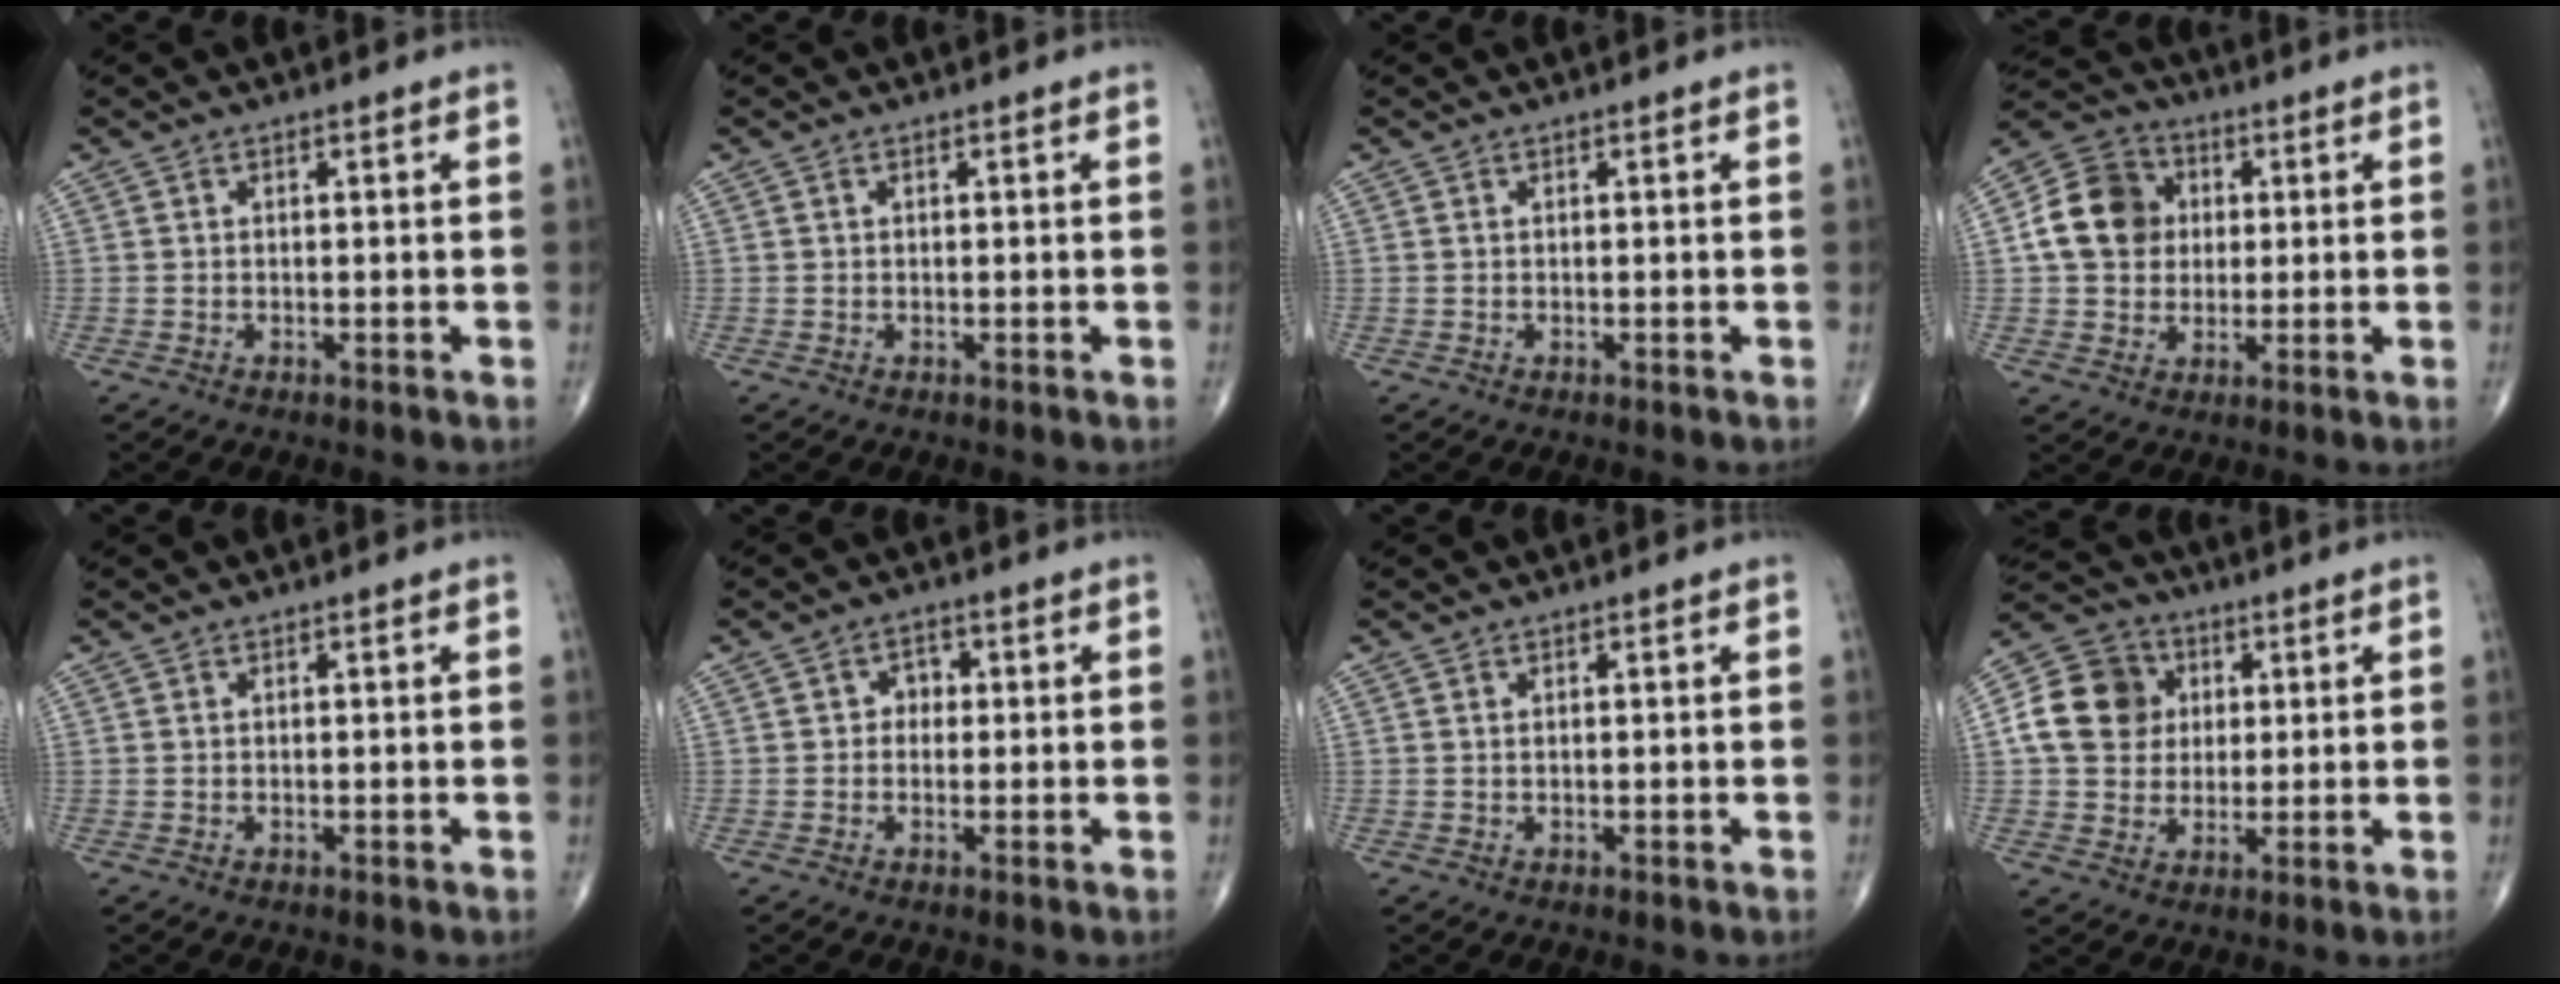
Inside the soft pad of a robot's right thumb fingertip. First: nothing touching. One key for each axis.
{"total": 0.0}
{"total": 0.0}
{"total": 12.0, "fx": 1.6, "fy": 10.2, "fz": 6.2, "tx": -0.092, "ty": 0.009, "tz": 0.019}
{"total": 0.0}
{"total": 2.6, "fx": 0.1, "fy": 2.2, "fz": 1.4, "tx": -0.001, "ty": 0.008, "tz": -0.005}
{"total": 0.0}
{"total": 12.4, "fx": 2.1, "fy": 10.7, "fz": 5.8, "tx": -0.089, "ty": 0.007, "tz": 0.028}